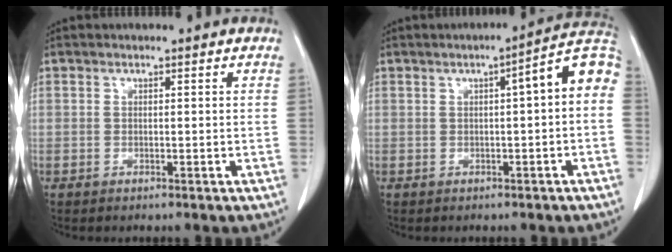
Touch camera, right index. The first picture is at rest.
{"total": 7.2, "force": [1.0, 0.7, 7.0], "torque": [-0.091, 0.028, 0.005]}